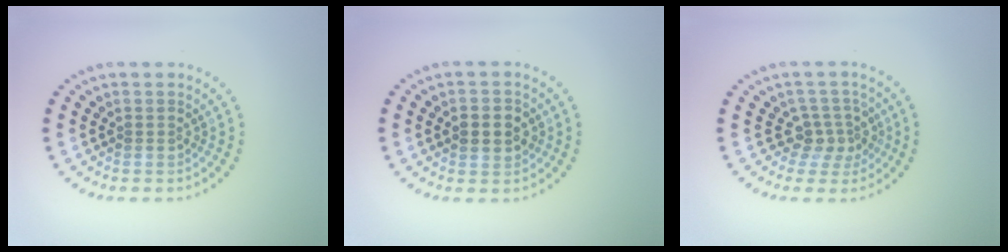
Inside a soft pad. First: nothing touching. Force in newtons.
{"total": 2.6, "press": 2.6, "slide": 0.1}
{"total": 2.7, "press": 2.0, "slide": 1.8}